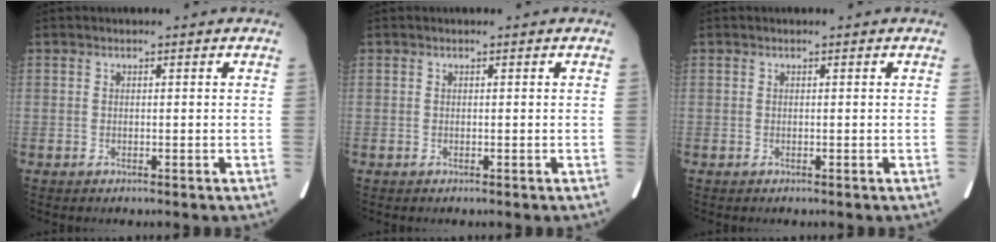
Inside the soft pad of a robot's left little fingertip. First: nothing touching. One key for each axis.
{"total": 0.0}
{"total": 0.0}